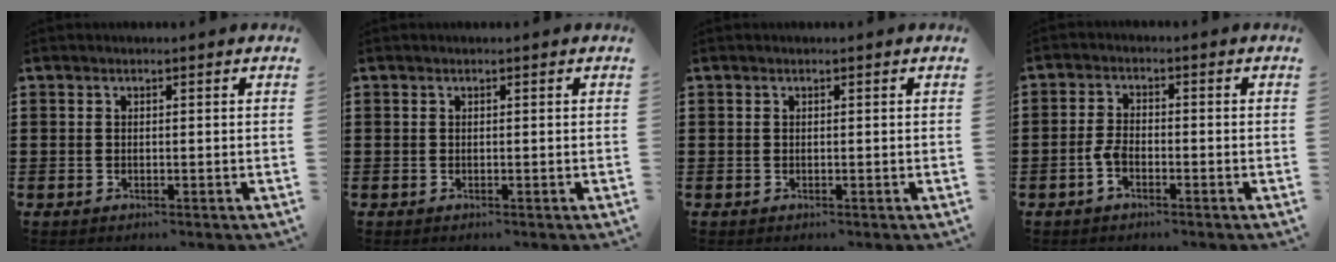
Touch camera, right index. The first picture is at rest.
{"total": 0.0}
{"total": 0.0}
{"total": 3.1, "force": [-1.5, 1.5, 2.3], "torque": [-0.065, -0.003, -0.034]}